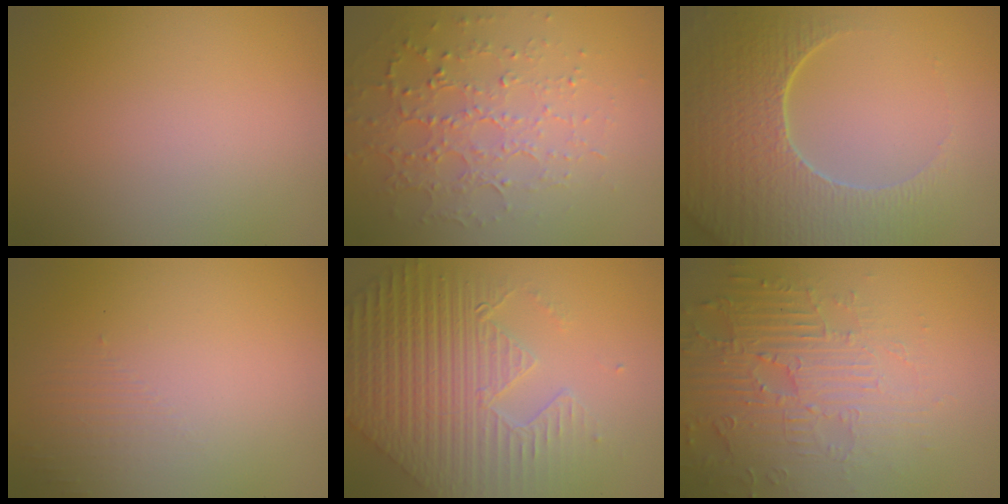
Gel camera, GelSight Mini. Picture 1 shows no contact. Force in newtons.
{"total": 4.9, "press": 3.5, "slide": 3.4}
{"total": 7.3, "press": 5.8, "slide": 4.5}
{"total": 1.3, "press": 0.1, "slide": 1.3}
{"total": 9.2, "press": 6.5, "slide": 6.5}
{"total": 4.8, "press": 4.7, "slide": 1.4}